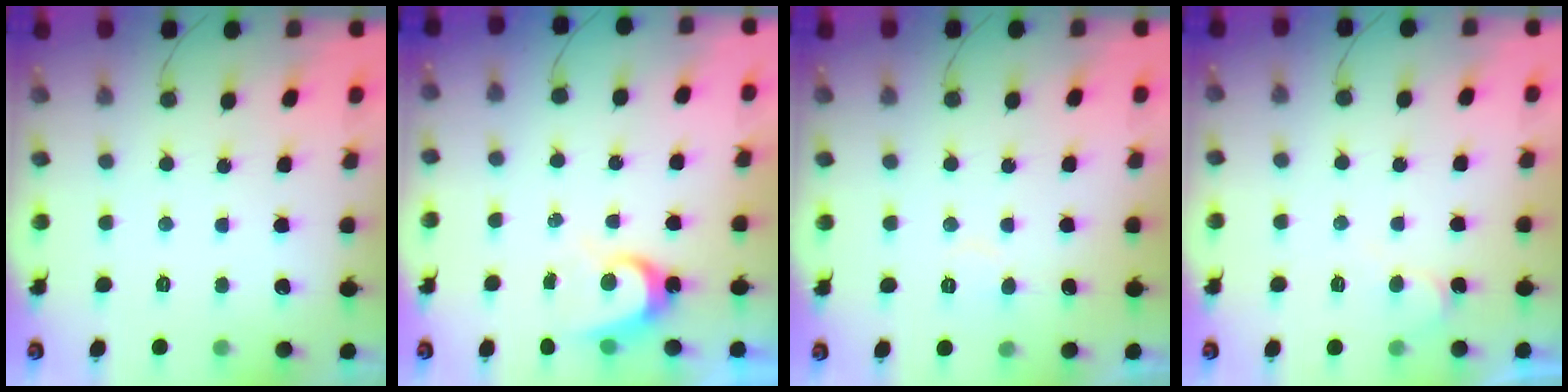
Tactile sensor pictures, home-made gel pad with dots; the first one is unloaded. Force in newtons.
{"total": 4.8, "press": 4.8, "slide": 0.4}
{"total": 4.8, "press": 4.8, "slide": 0.4}
{"total": 4.2, "press": 4.2, "slide": 0.4}